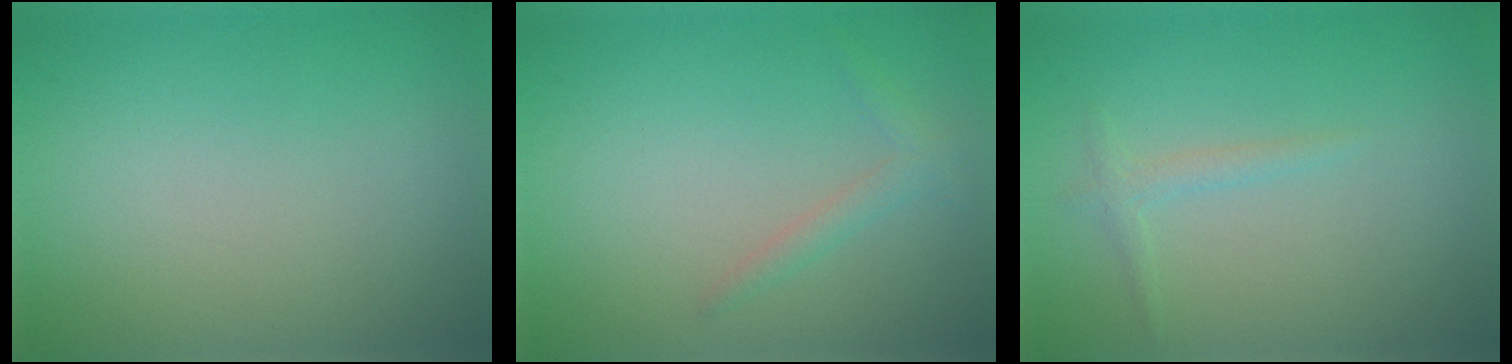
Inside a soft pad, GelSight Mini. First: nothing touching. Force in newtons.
{"total": 1.3, "press": 1.3, "slide": 0.0}
{"total": 1.1, "press": 1.1, "slide": 0.1}